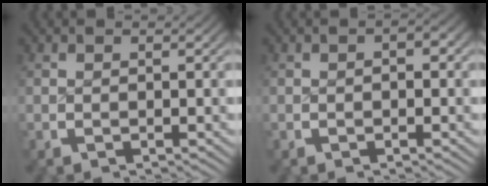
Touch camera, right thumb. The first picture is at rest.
{"total": 1.0, "force": [-0.3, 0.5, 0.8], "torque": [-0.010, -0.001, -0.007]}